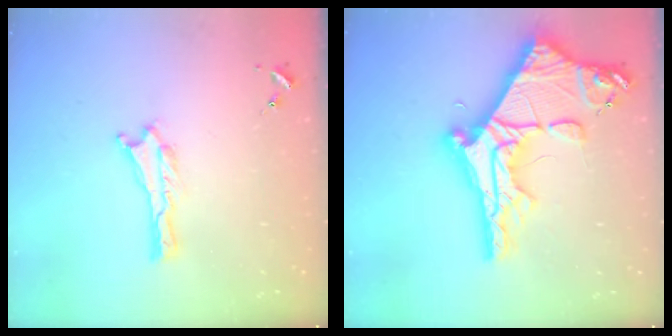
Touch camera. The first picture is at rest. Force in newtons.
{"total": 12.9, "press": 12.9, "slide": 1.3}